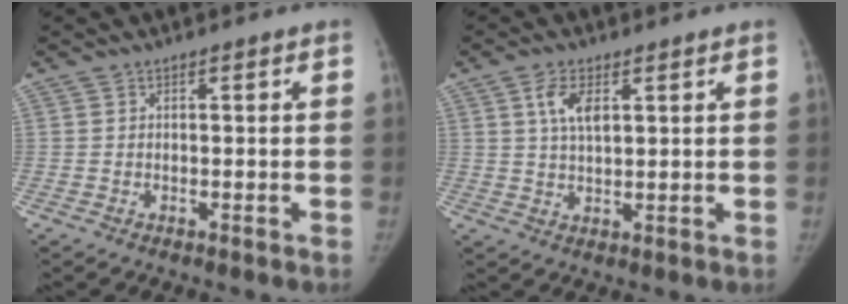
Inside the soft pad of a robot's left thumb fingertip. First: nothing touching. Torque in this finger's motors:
{"motor_torque": [2.56, 2.45, 0.87, -0.69, 0.25]}